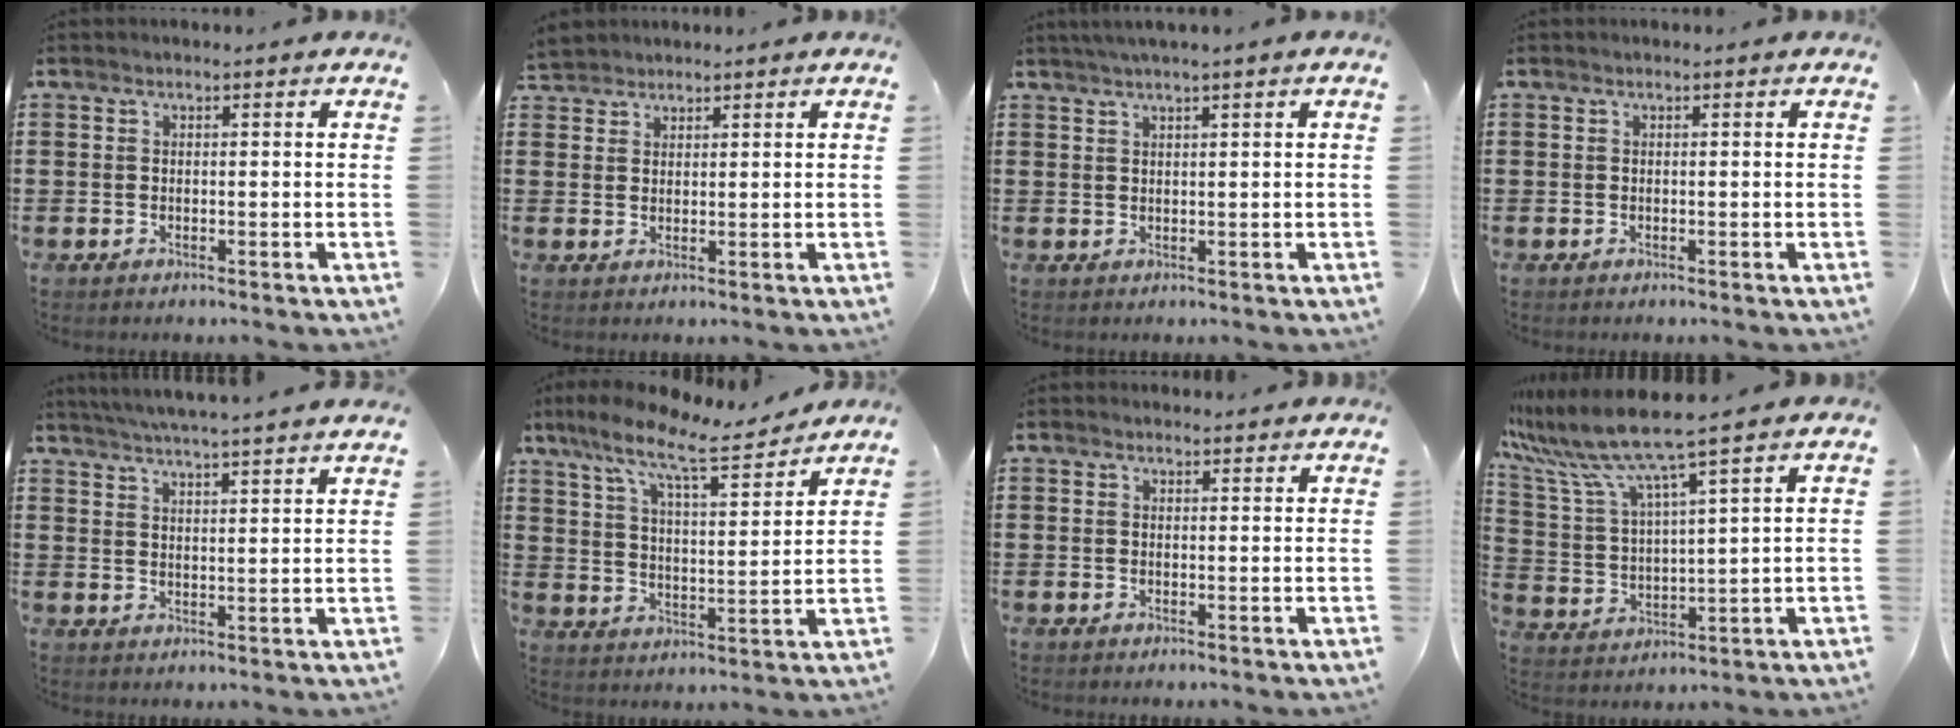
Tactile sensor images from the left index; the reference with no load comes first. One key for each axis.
{"total": 2.0, "fx": 1.9, "fy": 0.6, "fz": -0.1, "tx": -0.004, "ty": 0.002, "tz": 0.039}
{"total": 1.6, "fx": 1.1, "fy": -0.4, "fz": 1.1, "tx": -0.020, "ty": -0.002, "tz": 0.022}
{"total": 0.0}
{"total": 4.9, "fx": 4.6, "fy": -1.0, "fz": 1.1, "tx": -0.039, "ty": -0.027, "tz": 0.081}
{"total": 9.4, "fx": 7.6, "fy": 1.3, "fz": 5.3, "tx": -0.126, "ty": -0.046, "tz": 0.125}
{"total": 1.1, "fx": 1.0, "fy": 0.2, "fz": 0.2, "tx": -0.006, "ty": 0.000, "tz": 0.021}
{"total": 8.7, "fx": 7.1, "fy": -0.2, "fz": 5.0, "tx": -0.127, "ty": -0.042, "tz": 0.120}